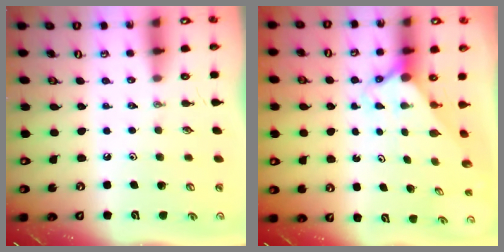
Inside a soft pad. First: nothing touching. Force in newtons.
{"total": 2.2, "press": 2.2, "slide": 0.2}